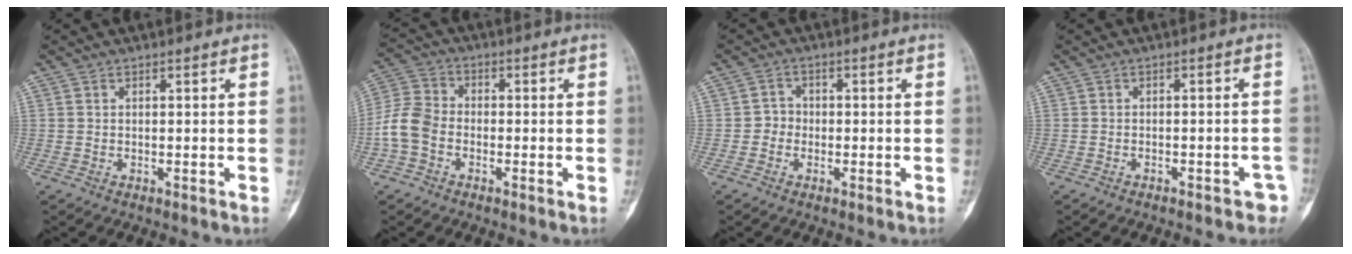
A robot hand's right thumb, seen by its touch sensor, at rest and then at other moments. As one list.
[{"total": 7.2, "force": [-2.3, 5.3, 4.3], "torque": [-0.088, 0.020, -0.056]}, {"total": 2.4, "force": [-0.7, 2.2, 0.7], "torque": [0.009, 0.010, -0.022]}, {"total": 4.2, "force": [-3.2, 1.8, 2.0], "torque": [-0.019, 0.027, -0.032]}]